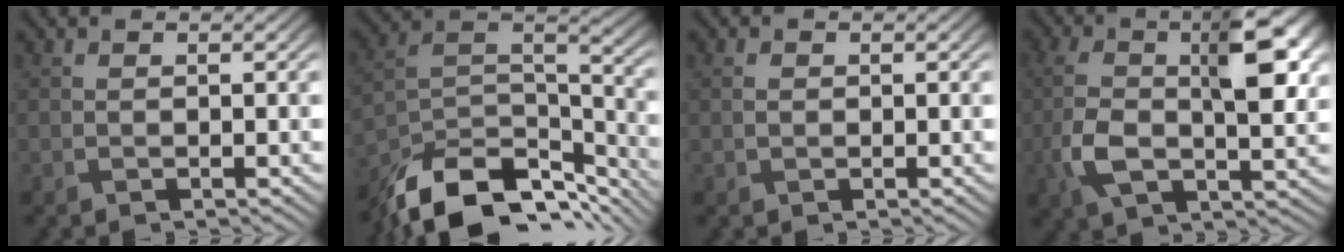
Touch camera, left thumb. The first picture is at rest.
{"total": 15.1, "force": [-11.6, 6.3, 7.4], "torque": [-0.182, -0.021, -0.185]}
{"total": 1.0, "force": [0.1, 0.9, 0.4], "torque": [-0.011, 0.001, 0.001]}
{"total": 10.6, "force": [0.2, 5.3, 9.2], "torque": [-0.197, -0.007, 0.008]}